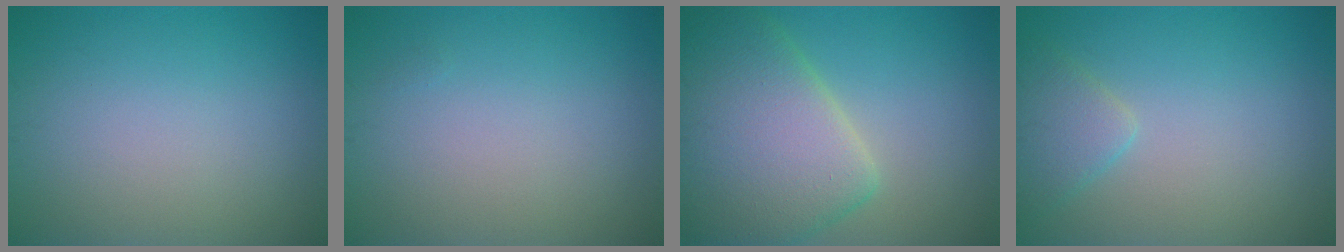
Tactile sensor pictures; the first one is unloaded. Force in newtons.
{"total": 0.0}
{"total": 9.6, "press": 9.6, "slide": 0.5}
{"total": 2.4, "press": 2.4, "slide": 0.2}